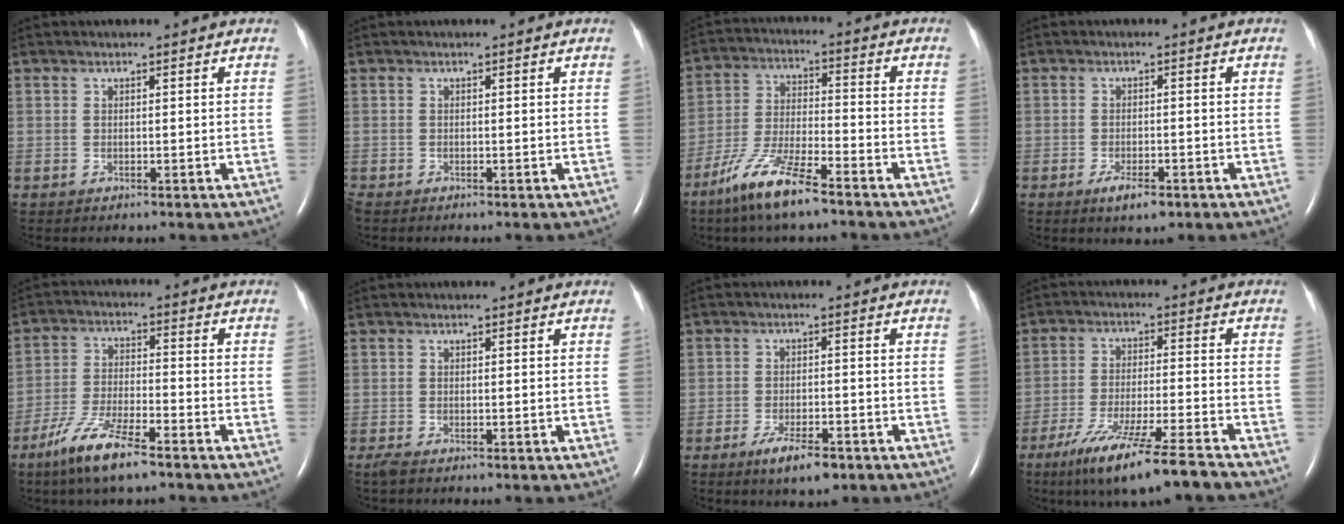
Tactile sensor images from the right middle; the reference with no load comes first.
{"total": 0.6, "force": [-0.5, 0.1, 0.2], "torque": [-0.010, -0.003, -0.012]}
{"total": 11.0, "force": [-7.7, 1.5, 7.7], "torque": [-0.164, -0.018, -0.148]}
{"total": 3.5, "force": [-2.1, 1.0, 2.6], "torque": [-0.050, -0.003, -0.033]}
{"total": 9.7, "force": [-6.7, 1.4, 6.9], "torque": [-0.145, -0.020, -0.126]}
{"total": 1.3, "force": [-1.0, 0.2, 0.7], "torque": [-0.027, -0.006, -0.021]}
{"total": 5.7, "force": [-3.6, 1.5, 4.1], "torque": [-0.078, -0.007, -0.056]}
{"total": 12.9, "force": [-9.8, -0.5, 8.5], "torque": [-0.150, -0.039, -0.164]}